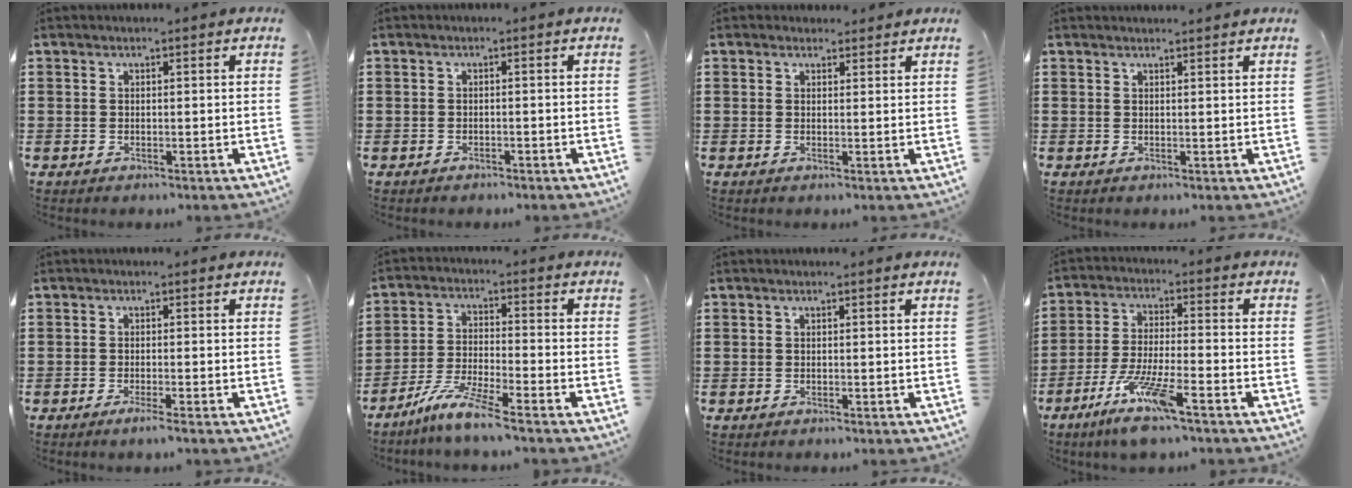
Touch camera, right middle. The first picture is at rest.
{"total": 0.9, "force": [-0.8, 0.5, -0.1], "torque": [0.001, 0.003, -0.019]}
{"total": 1.4, "force": [1.4, 0.4, 0.0], "torque": [0.004, 0.001, 0.025]}
{"total": 1.2, "force": [1.2, -0.3, 0.1], "torque": [-0.003, -0.003, 0.022]}
{"total": 1.6, "force": [-1.1, -0.1, 1.1], "torque": [-0.018, -0.003, -0.020]}
{"total": 7.1, "force": [-5.8, 0.0, 4.0], "torque": [-0.089, -0.015, -0.114]}
{"total": 0.0}
{"total": 8.5, "force": [-5.9, 0.6, 6.1], "torque": [-0.126, -0.011, -0.112]}